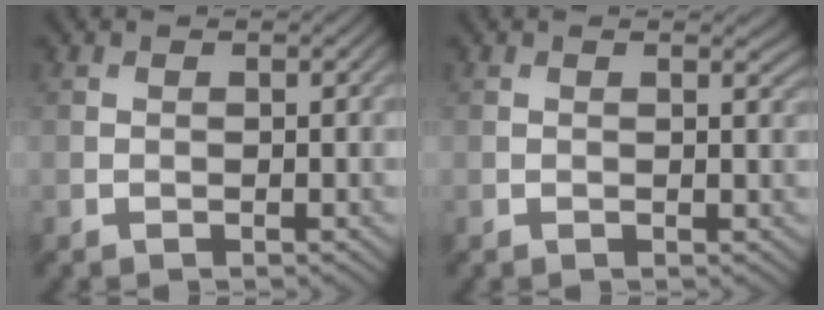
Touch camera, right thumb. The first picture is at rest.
{"total": 0.9, "force": [0.6, 0.1, 0.7], "torque": [-0.008, -0.004, 0.009]}